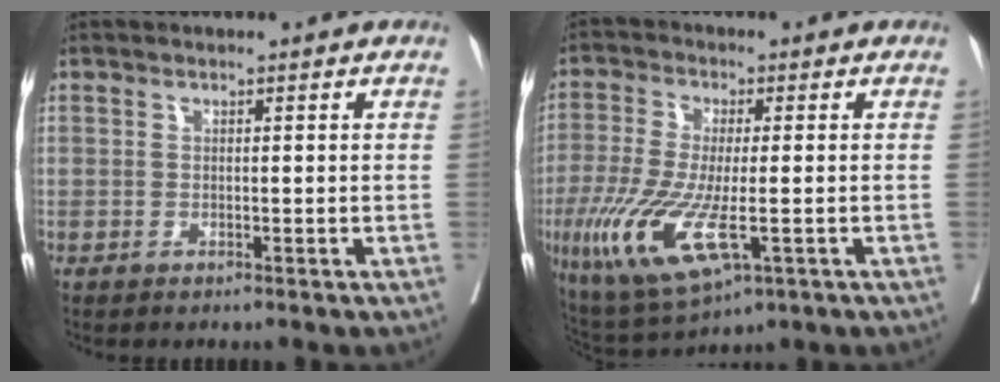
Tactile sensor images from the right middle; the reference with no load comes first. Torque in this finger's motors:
{"motor_torque": [1.90, -0.23, 0.93, 0.20]}